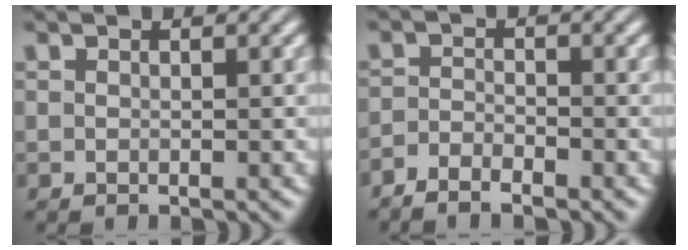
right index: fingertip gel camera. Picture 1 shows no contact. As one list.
[{"total": 2.3, "force": [-2.2, -0.4, 0.3], "torque": [0.003, -0.008, -0.041]}]